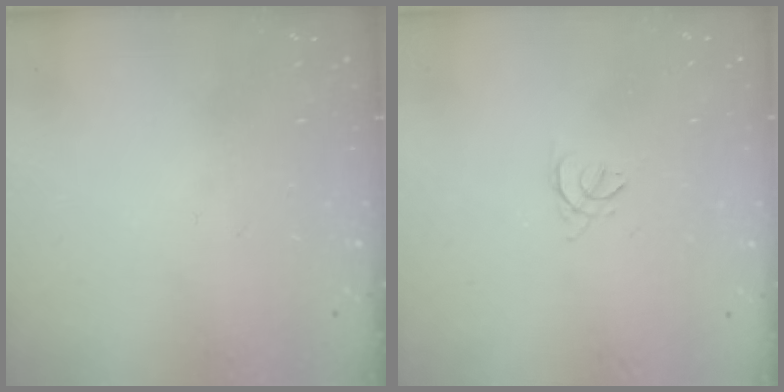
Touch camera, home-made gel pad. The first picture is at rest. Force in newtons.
{"total": 1.5, "press": 1.4, "slide": 0.6}